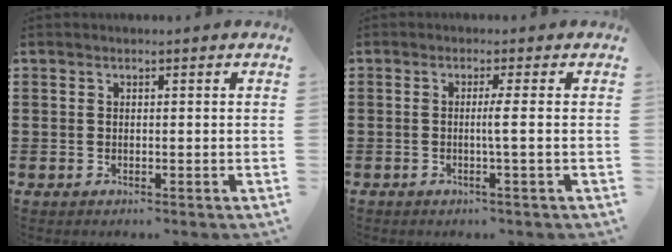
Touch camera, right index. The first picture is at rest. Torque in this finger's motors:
{"motor_torque": [-0.19, 0.04, 0.11, 0.00]}